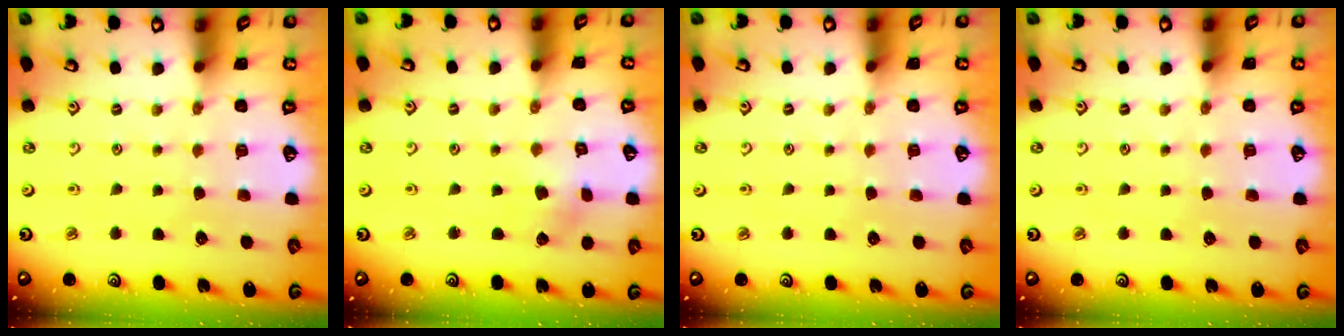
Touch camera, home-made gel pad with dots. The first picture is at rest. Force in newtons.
{"total": 2.3, "press": 2.3, "slide": 0.4}
{"total": 0.0}
{"total": 0.0}